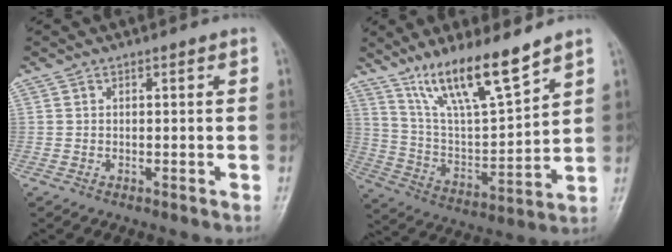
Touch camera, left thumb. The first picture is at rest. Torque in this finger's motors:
{"motor_torque": [1.50, 1.47, 1.37, -1.40, 0.23]}